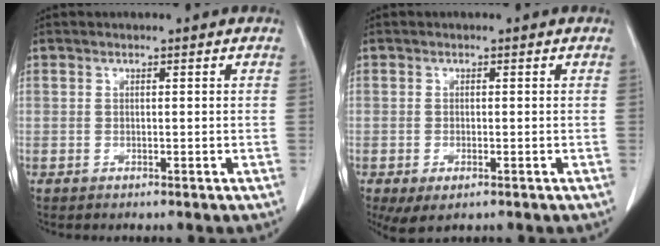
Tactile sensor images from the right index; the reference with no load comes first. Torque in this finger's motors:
{"motor_torque": [0.61, -0.64, 0.29, 0.06]}